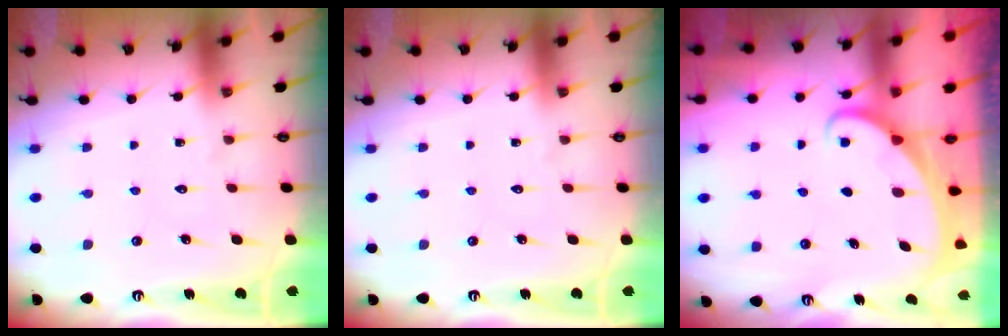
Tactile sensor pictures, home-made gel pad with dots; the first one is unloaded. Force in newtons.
{"total": 0.0}
{"total": 1.8, "press": 1.8, "slide": 0.1}